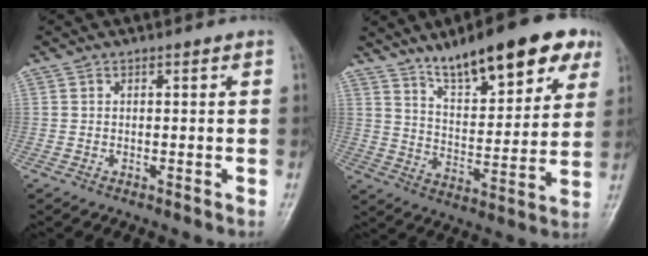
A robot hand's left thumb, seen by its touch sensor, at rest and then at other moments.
{"total": 18.0, "force": [11.5, 5.9, 12.6], "torque": [-0.146, -0.047, 0.182]}